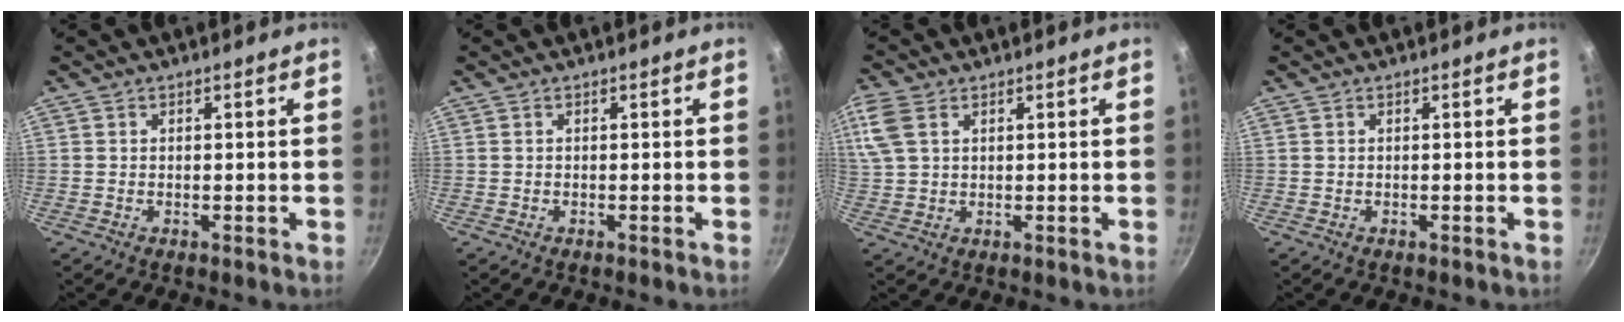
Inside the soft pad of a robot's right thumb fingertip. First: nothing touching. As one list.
[{"total": 0.0}, {"total": 9.0, "force": [3.8, 5.8, 5.7], "torque": [-0.135, 0.018, 0.079]}, {"total": 0.0}]